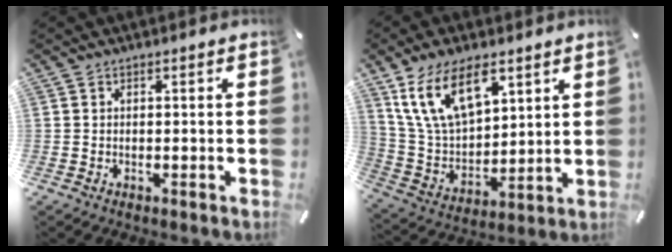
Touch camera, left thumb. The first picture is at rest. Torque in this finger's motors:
{"motor_torque": [2.59, 1.30, 1.39, -1.37, 0.26]}